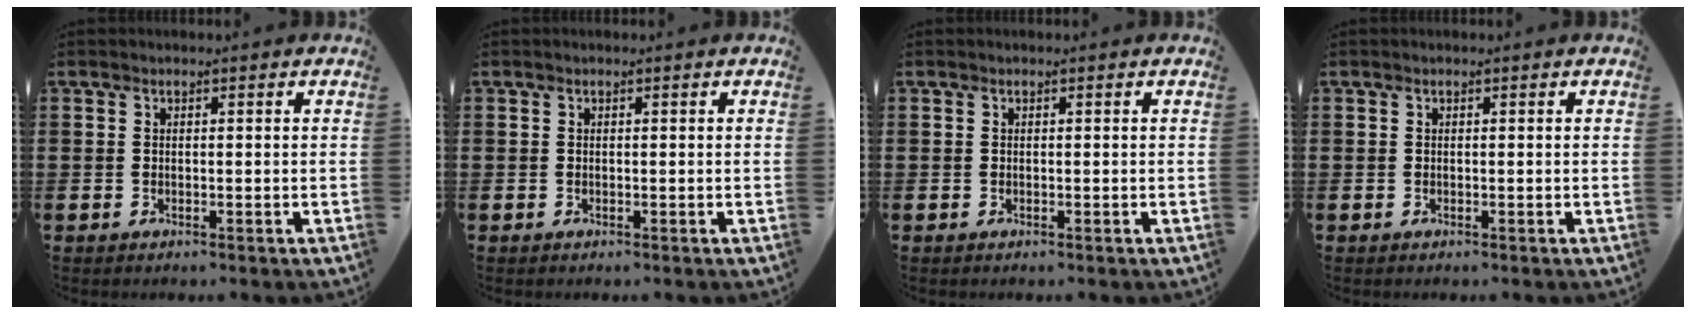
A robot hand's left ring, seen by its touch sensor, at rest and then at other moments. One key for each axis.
{"total": 0.0}
{"total": 0.0}
{"total": 0.0}